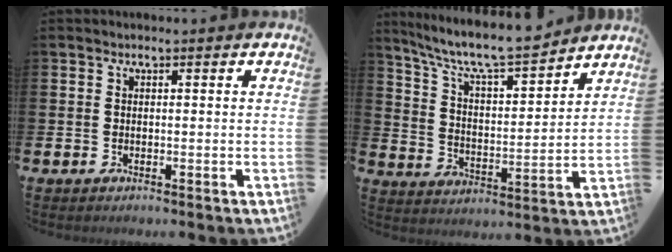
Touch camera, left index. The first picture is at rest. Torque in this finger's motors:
{"motor_torque": [0.39, -0.48, 0.83, 0.21]}